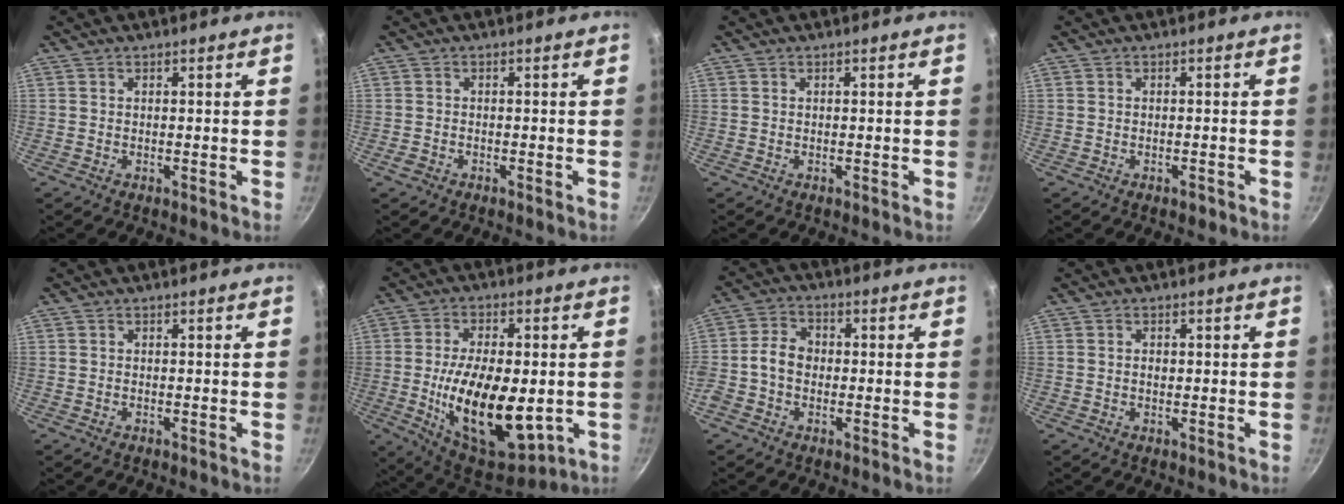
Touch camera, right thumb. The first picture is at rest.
{"total": 1.5, "force": [-0.9, 1.0, 0.6], "torque": [-0.019, 0.008, -0.016]}
{"total": 0.0}
{"total": 1.3, "force": [-0.8, 0.8, 0.8], "torque": [-0.012, 0.008, -0.007]}
{"total": 0.0}
{"total": 21.2, "force": [-3.1, 10.6, 18.0], "torque": [-0.287, -0.005, -0.037]}
{"total": 6.0, "force": [-0.9, 4.7, 3.6], "torque": [-0.052, 0.022, -0.031]}
{"total": 1.2, "force": [-0.1, 1.0, 0.7], "torque": [-0.010, 0.004, -0.001]}